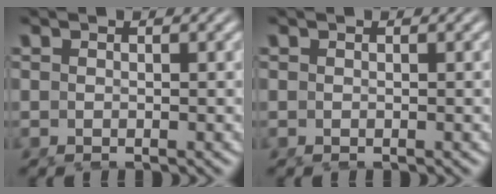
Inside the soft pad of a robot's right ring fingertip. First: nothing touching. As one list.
[{"total": 0.0}]